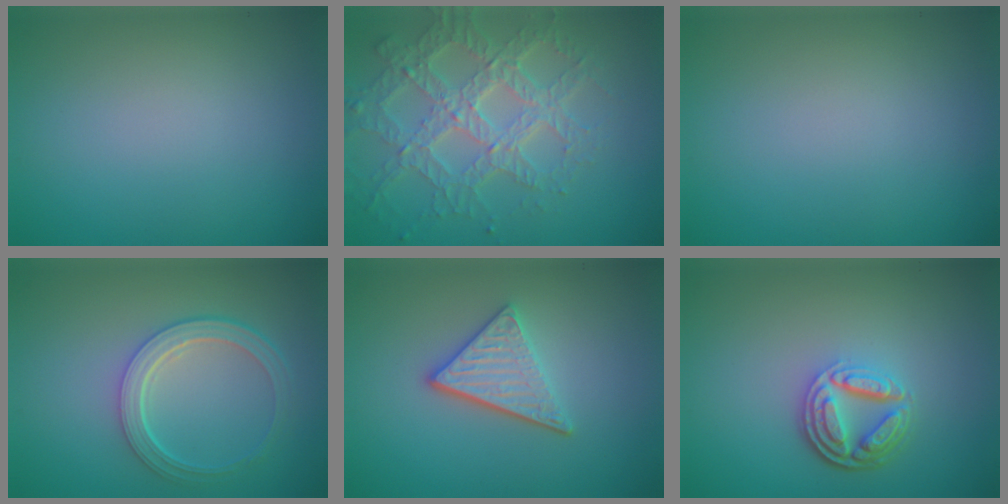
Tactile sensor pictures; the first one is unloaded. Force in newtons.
{"total": 7.0, "press": 5.1, "slide": 4.8}
{"total": 0.0}
{"total": 4.3, "press": 3.2, "slide": 2.9}
{"total": 3.6, "press": 3.1, "slide": 1.9}
{"total": 4.6, "press": 3.6, "slide": 3.0}